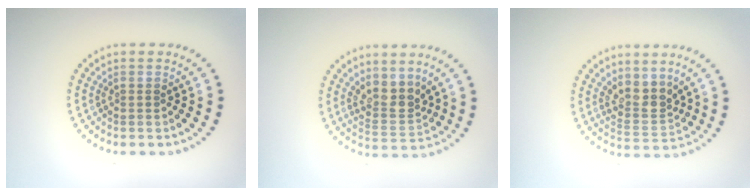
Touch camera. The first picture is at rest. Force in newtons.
{"total": 3.1, "press": 2.5, "slide": 1.8}
{"total": 3.1, "press": 2.5, "slide": 1.8}